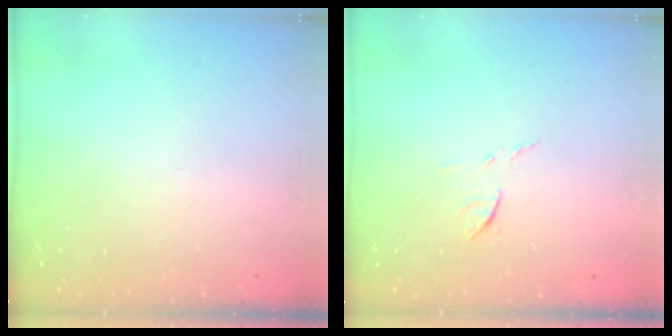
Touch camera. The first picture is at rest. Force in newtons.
{"total": 6.7, "press": 6.7, "slide": 0.5}